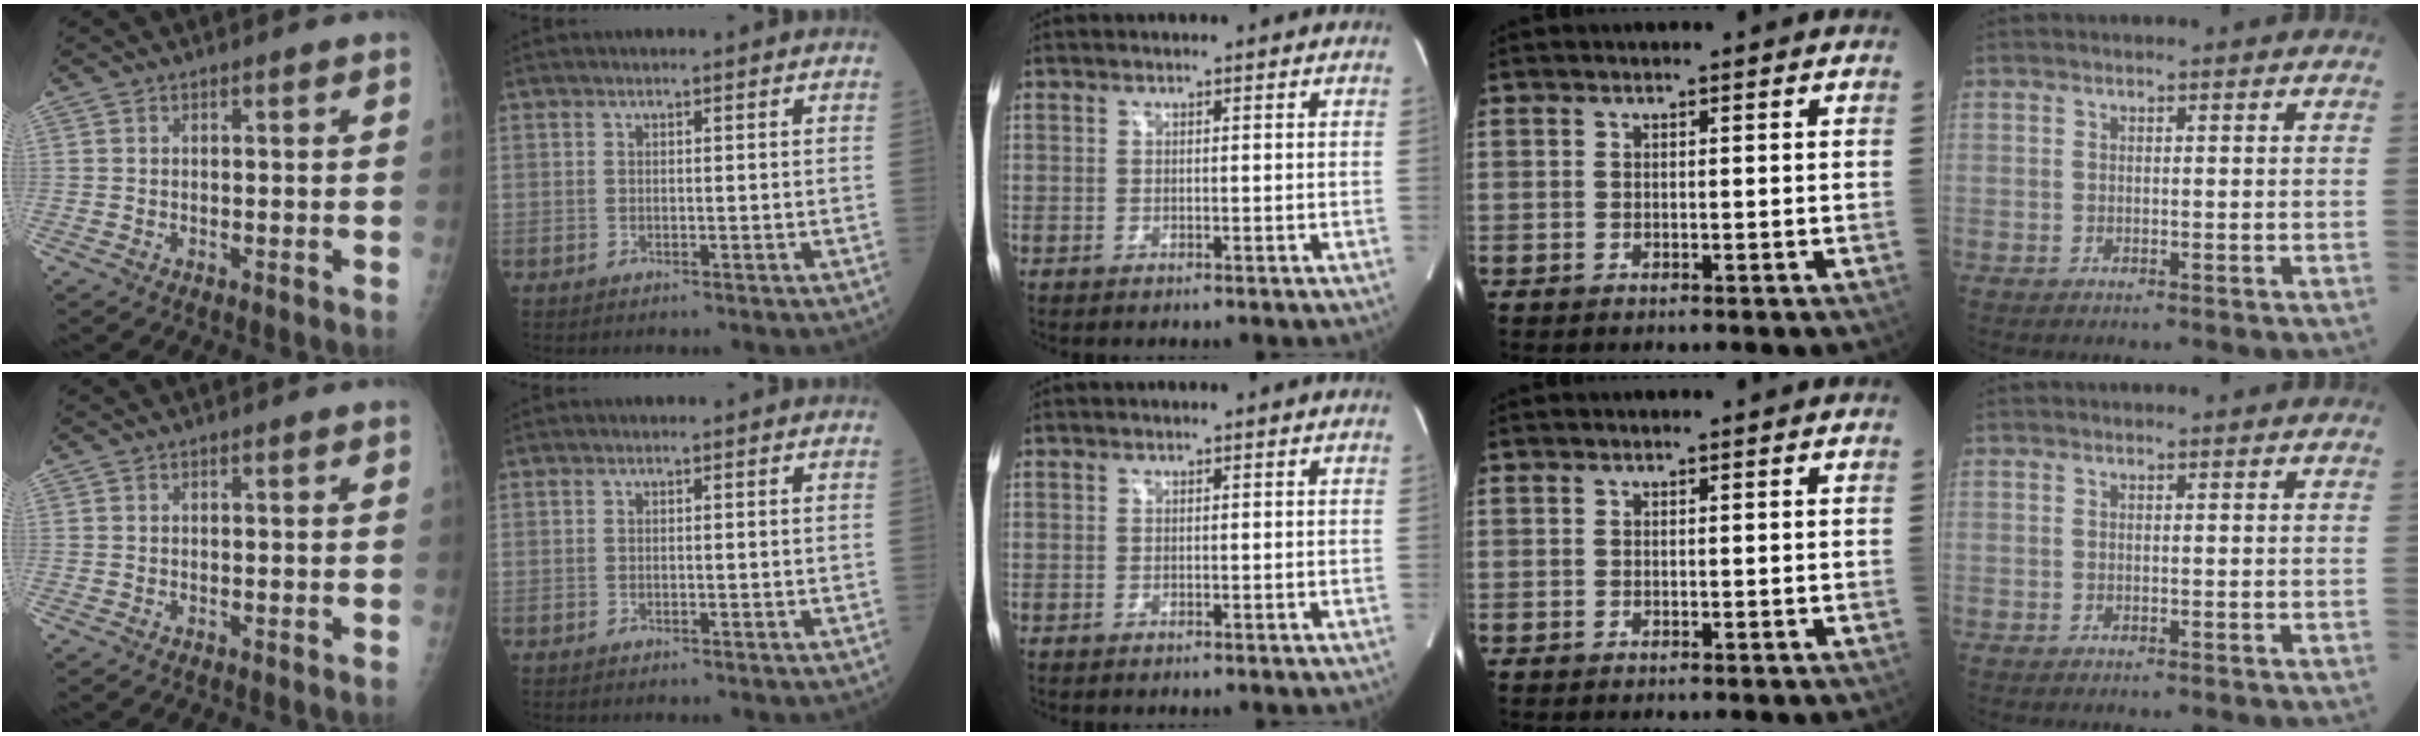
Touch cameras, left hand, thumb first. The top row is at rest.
{}